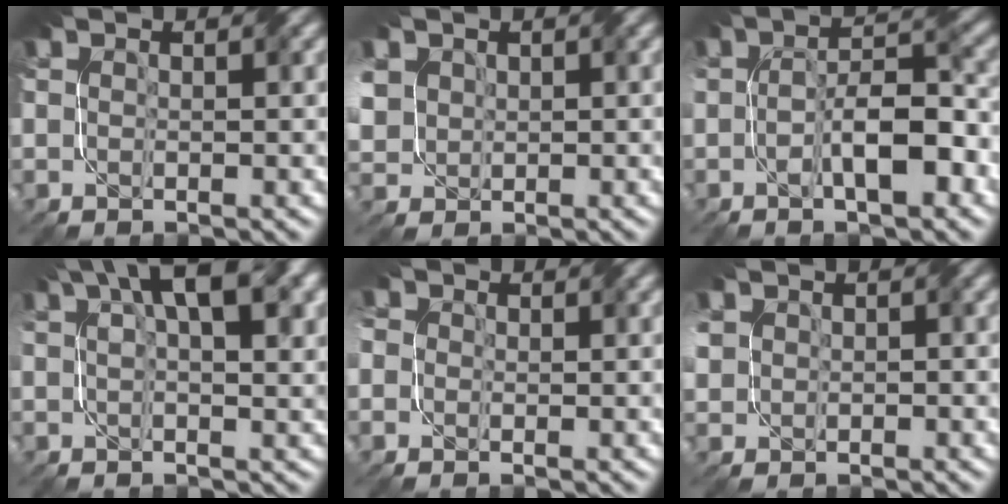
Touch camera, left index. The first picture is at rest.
{"total": 4.3, "force": [0.9, 3.7, 1.9], "torque": [-0.072, 0.010, 0.022]}
{"total": 5.7, "force": [-1.7, 2.0, 5.1], "torque": [-0.078, 0.013, -0.032]}
{"total": 7.0, "force": [3.2, 2.5, 5.7], "torque": [-0.082, 0.020, 0.046]}
{"total": 4.5, "force": [0.2, 4.0, 2.0], "torque": [-0.039, 0.014, -0.033]}
{"total": 2.7, "force": [0.1, 2.5, 1.0], "torque": [-0.028, 0.001, 0.005]}